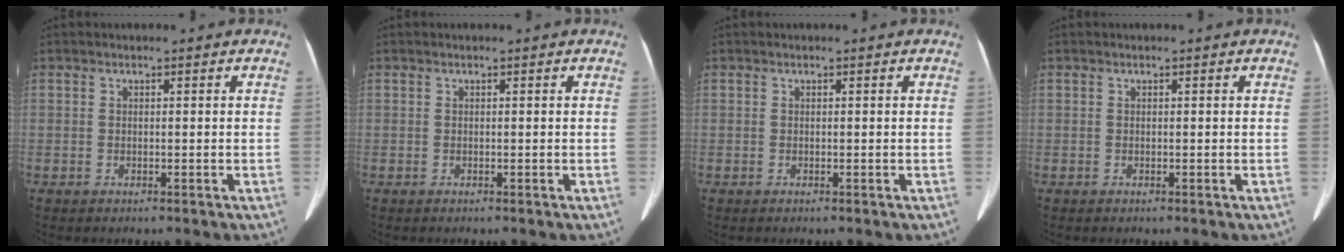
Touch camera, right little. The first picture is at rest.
{"total": 0.0}
{"total": 0.0}
{"total": 0.0}